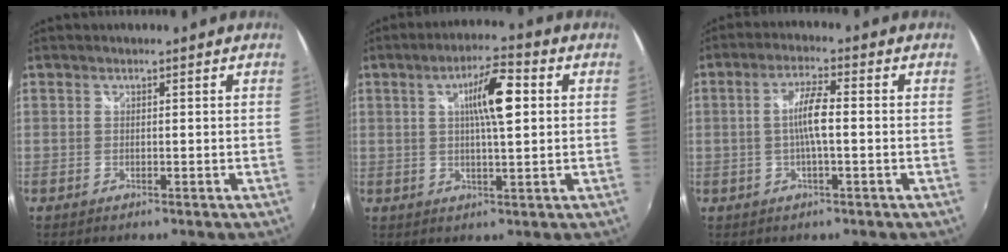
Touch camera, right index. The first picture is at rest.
{"total": 8.5, "force": [1.9, 1.8, 8.1], "torque": [-0.130, 0.011, 0.030]}
{"total": 5.4, "force": [-0.4, 0.7, 5.4], "torque": [-0.101, 0.005, -0.007]}